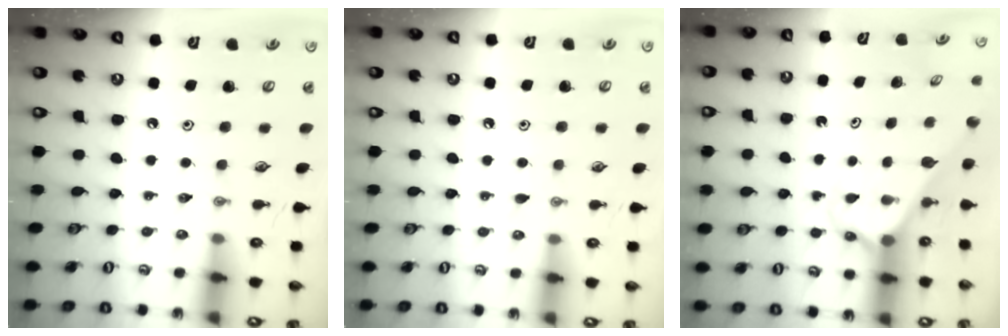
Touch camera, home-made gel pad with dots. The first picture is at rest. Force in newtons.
{"total": 3.9, "press": 3.9, "slide": 0.5}
{"total": 2.6, "press": 2.6, "slide": 0.1}